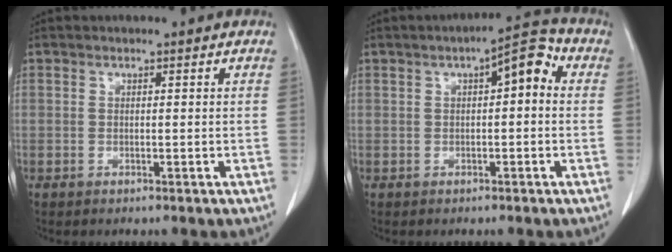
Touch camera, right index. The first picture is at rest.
{"total": 6.1, "force": [1.3, 1.9, 5.7], "torque": [-0.076, 0.032, 0.011]}